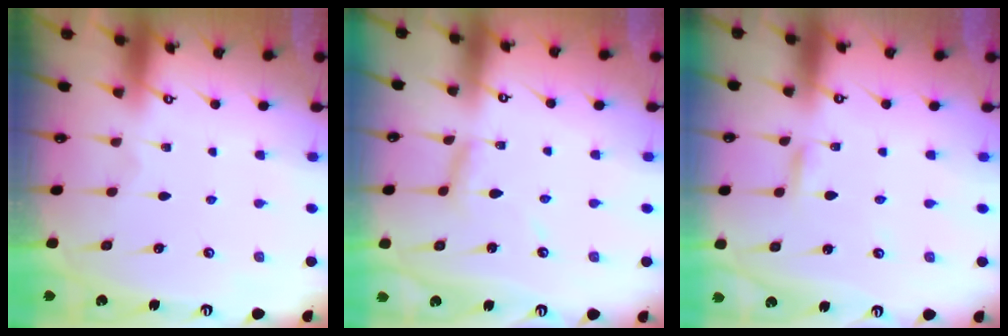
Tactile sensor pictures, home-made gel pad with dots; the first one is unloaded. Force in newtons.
{"total": 6.1, "press": 6.1, "slide": 0.3}
{"total": 2.1, "press": 2.1, "slide": 0.1}